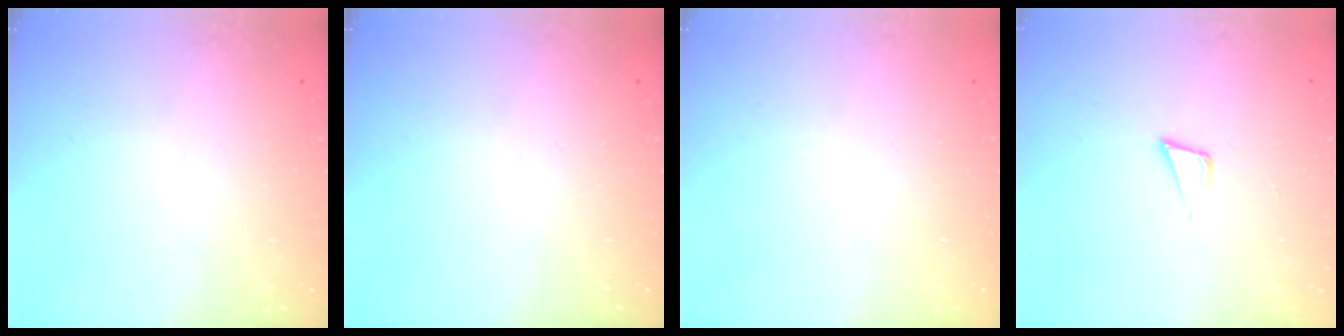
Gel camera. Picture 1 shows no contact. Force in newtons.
{"total": 0.0}
{"total": 0.0}
{"total": 4.0, "press": 2.8, "slide": 2.9}